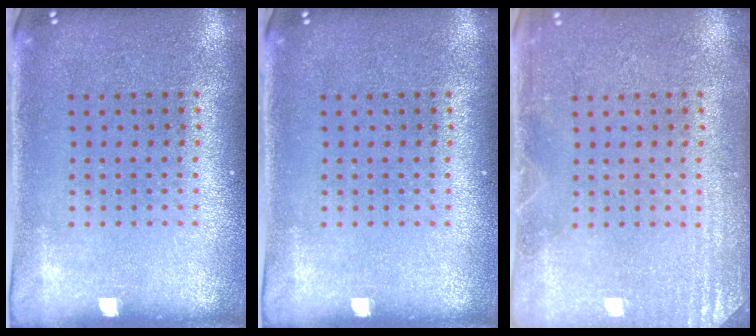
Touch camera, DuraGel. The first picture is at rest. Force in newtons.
{"total": 0.0}
{"total": 2.6, "press": 2.5, "slide": 0.4}